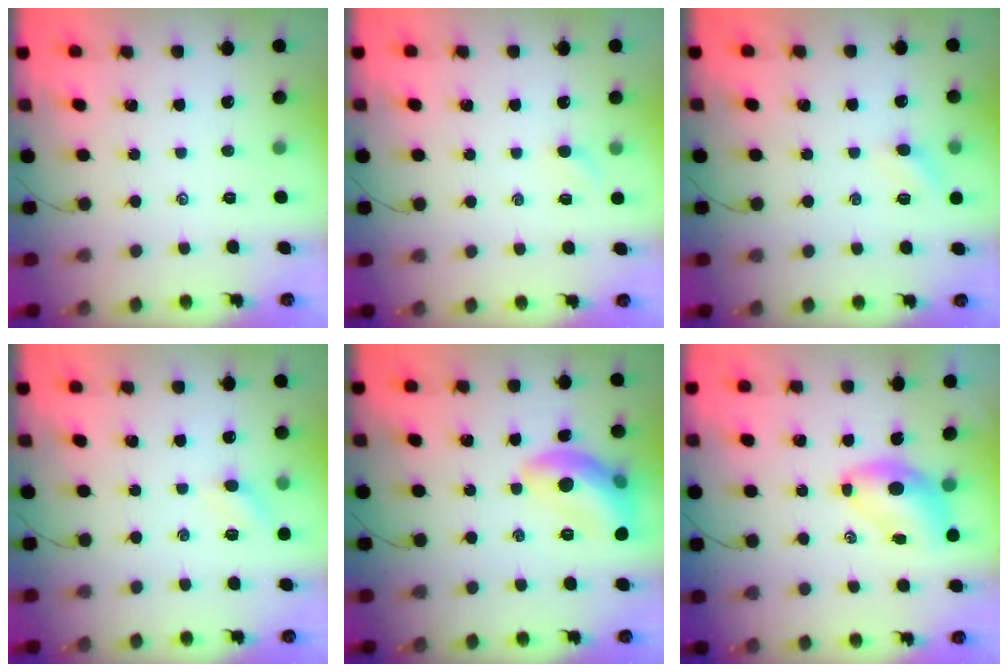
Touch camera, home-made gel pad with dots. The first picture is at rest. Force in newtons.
{"total": 2.6, "press": 2.5, "slide": 0.8}
{"total": 6.1, "press": 5.8, "slide": 1.9}
{"total": 5.5, "press": 5.2, "slide": 1.7}
{"total": 12.5, "press": 12.4, "slide": 0.9}
{"total": 6.7, "press": 6.6, "slide": 1.1}